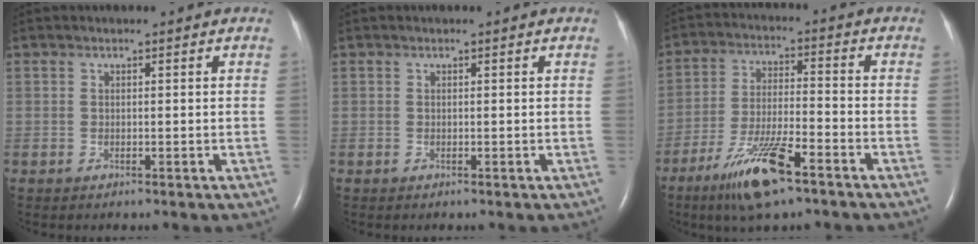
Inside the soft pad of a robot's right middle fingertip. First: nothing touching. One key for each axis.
{"total": 0.0}
{"total": 11.2, "fx": -7.1, "fy": 1.7, "fz": 8.6, "tx": -0.172, "ty": -0.021, "tz": -0.126}